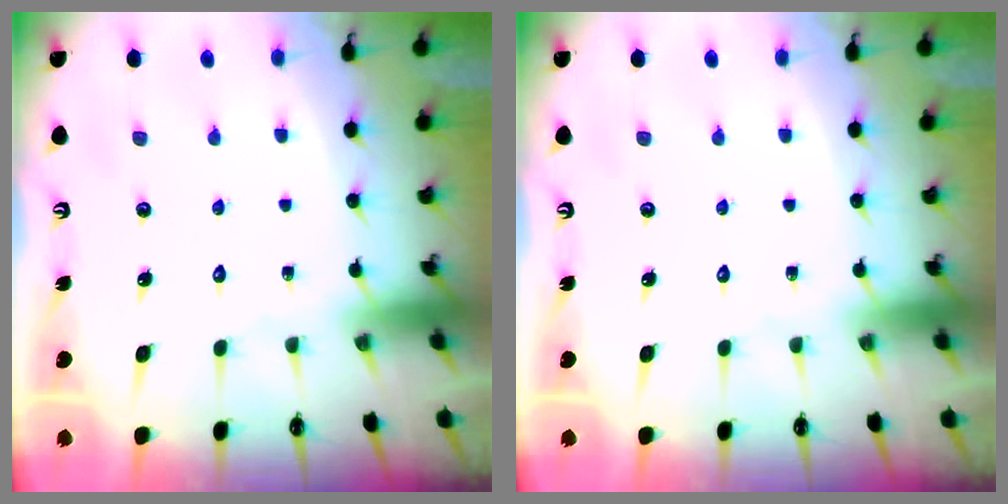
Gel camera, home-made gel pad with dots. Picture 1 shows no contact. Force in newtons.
{"total": 0.0}